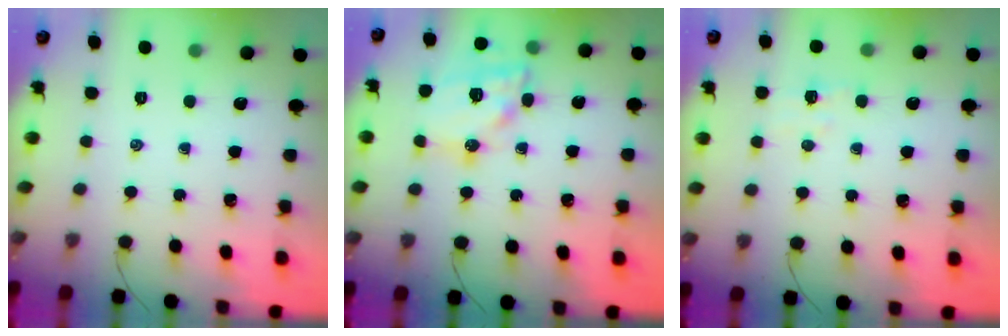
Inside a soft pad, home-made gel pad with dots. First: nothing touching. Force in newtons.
{"total": 16.6, "press": 16.4, "slide": 2.7}
{"total": 3.0, "press": 2.9, "slide": 0.7}